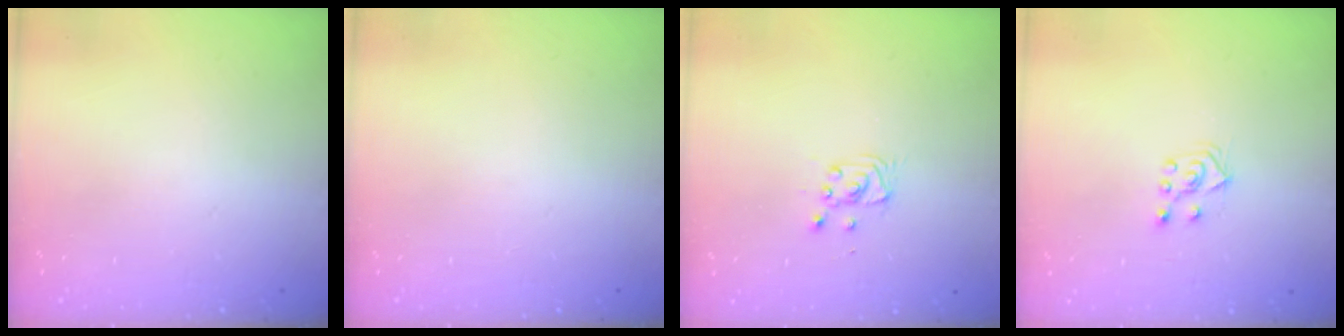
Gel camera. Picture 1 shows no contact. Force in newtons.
{"total": 0.0}
{"total": 2.9, "press": 2.9, "slide": 0.4}
{"total": 5.7, "press": 5.7, "slide": 0.8}